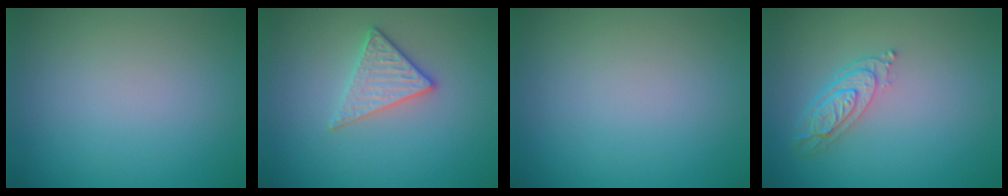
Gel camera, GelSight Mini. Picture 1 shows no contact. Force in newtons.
{"total": 2.7, "press": 2.5, "slide": 1.1}
{"total": 0.0}
{"total": 3.4, "press": 2.7, "slide": 2.1}